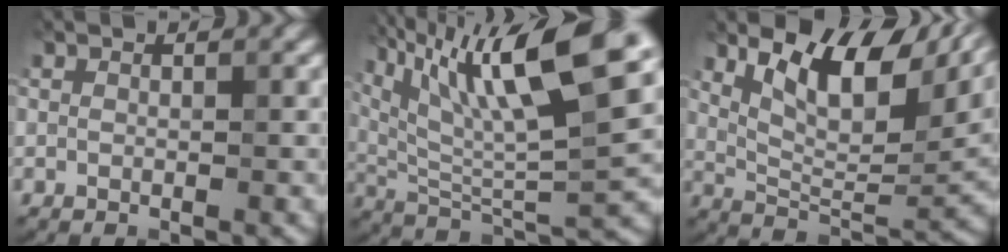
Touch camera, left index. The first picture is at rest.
{"total": 14.2, "force": [6.9, 3.4, 11.9], "torque": [-0.215, 0.018, 0.124]}
{"total": 11.2, "force": [5.2, 4.7, 8.8], "torque": [-0.143, 0.003, 0.094]}